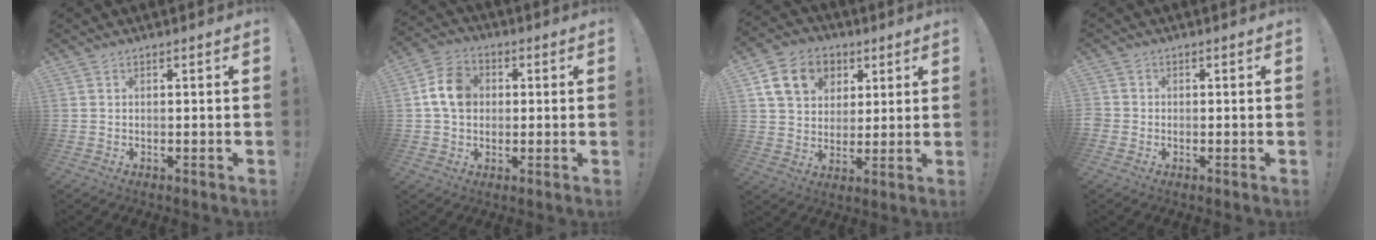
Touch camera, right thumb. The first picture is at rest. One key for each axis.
{"total": 10.7, "fx": 1.5, "fy": 8.5, "fz": 6.3, "tx": -0.102, "ty": 0.015, "tz": 0.033}
{"total": 14.9, "fx": 5.9, "fy": 11.7, "fz": 7.0, "tx": -0.094, "ty": -0.017, "tz": 0.118}
{"total": 2.1, "fx": -0.7, "fy": 1.8, "fz": 0.6, "tx": -0.010, "ty": 0.005, "tz": -0.013}